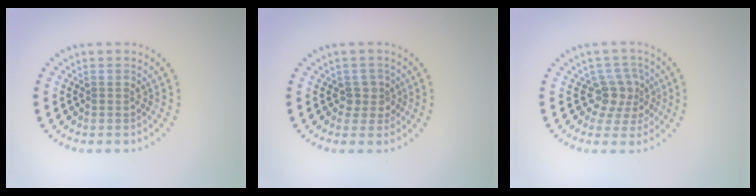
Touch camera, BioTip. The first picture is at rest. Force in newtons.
{"total": 1.8, "press": 1.4, "slide": 1.0}
{"total": 2.9, "press": 2.1, "slide": 1.9}